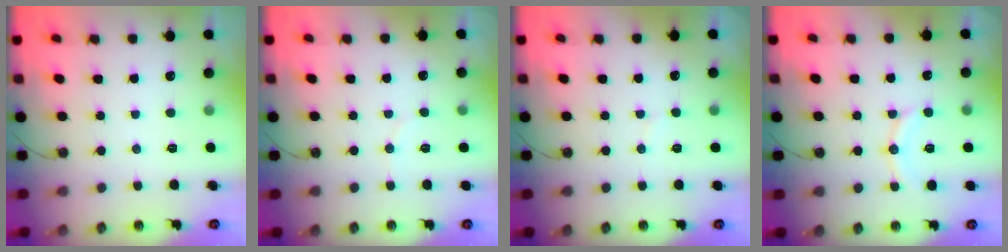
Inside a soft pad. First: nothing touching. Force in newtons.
{"total": 2.7, "press": 2.6, "slide": 0.7}
{"total": 2.8, "press": 2.8, "slide": 0.3}
{"total": 9.0, "press": 8.8, "slide": 1.9}